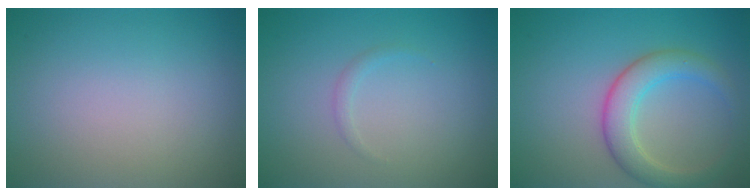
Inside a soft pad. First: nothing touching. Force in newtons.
{"total": 0.6, "press": 0.6, "slide": 0.1}
{"total": 4.1, "press": 4.1, "slide": 0.2}